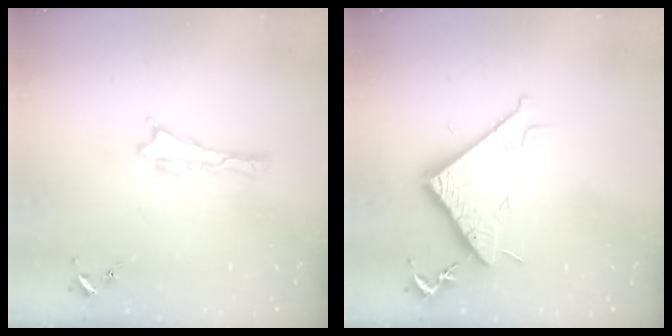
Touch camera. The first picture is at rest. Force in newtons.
{"total": 8.3, "press": 8.3, "slide": 0.6}